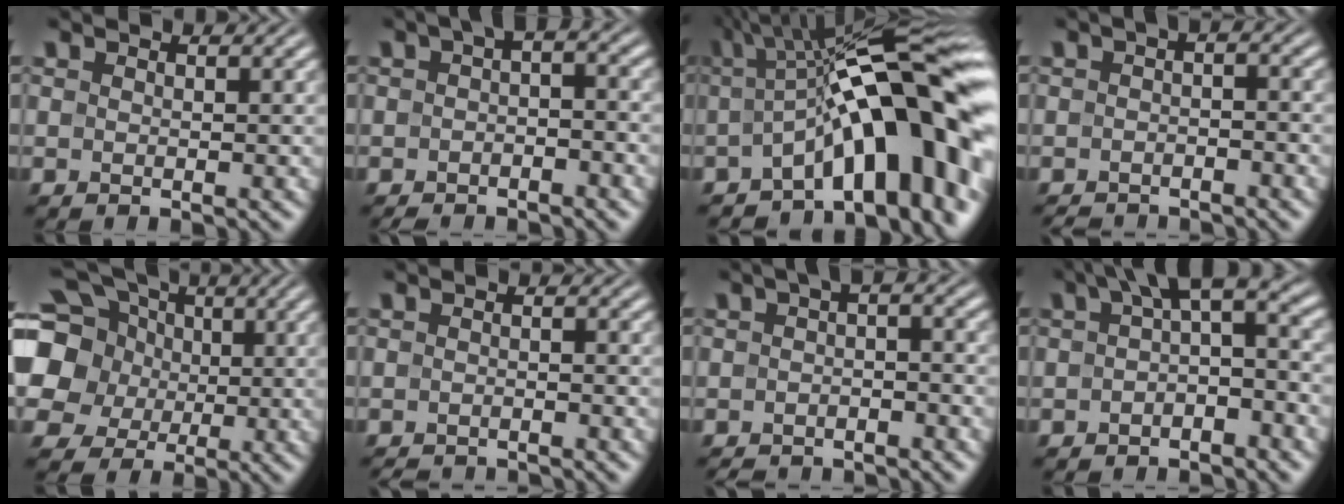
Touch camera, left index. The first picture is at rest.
{"total": 3.4, "force": [-1.1, 1.7, 2.8], "torque": [-0.037, 0.009, -0.027]}
{"total": 15.3, "force": [-1.9, 5.3, 14.2], "torque": [-0.161, 0.023, -0.037]}
{"total": 3.0, "force": [-2.2, 1.0, 1.7], "torque": [-0.025, 0.000, -0.041]}
{"total": 13.9, "force": [2.7, 12.1, 6.3], "torque": [-0.170, 0.023, 0.017]}
{"total": 2.9, "force": [-2.8, 0.4, 0.7], "torque": [-0.011, -0.009, -0.046]}
{"total": 3.3, "force": [-1.9, 1.4, 2.3], "torque": [-0.031, 0.004, -0.039]}
{"total": 5.9, "force": [0.7, 2.6, 5.2], "torque": [-0.065, 0.016, -0.003]}